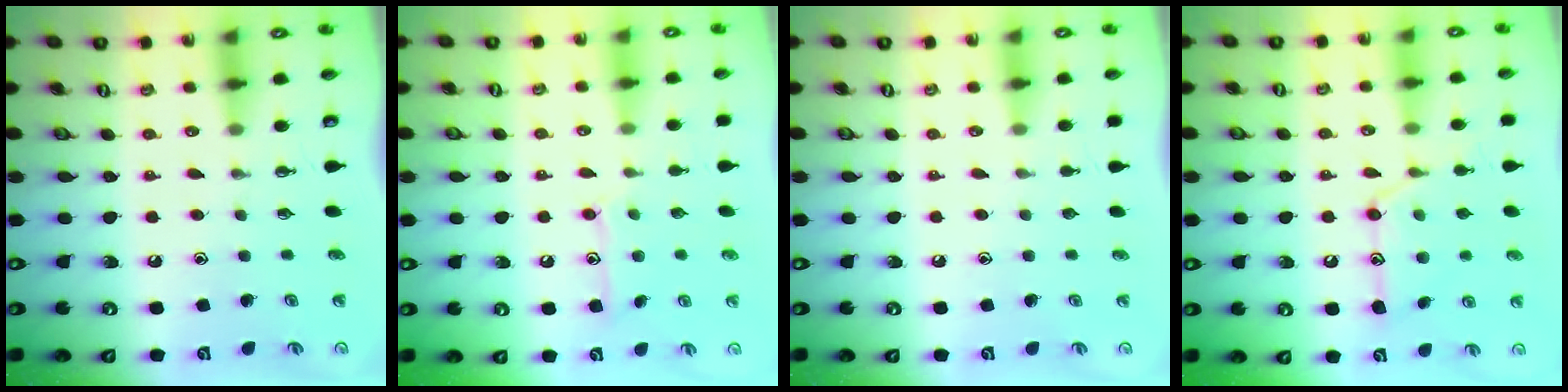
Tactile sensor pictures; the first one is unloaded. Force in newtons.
{"total": 9.7, "press": 9.7, "slide": 0.7}
{"total": 0.0}
{"total": 15.1, "press": 15.1, "slide": 1.1}